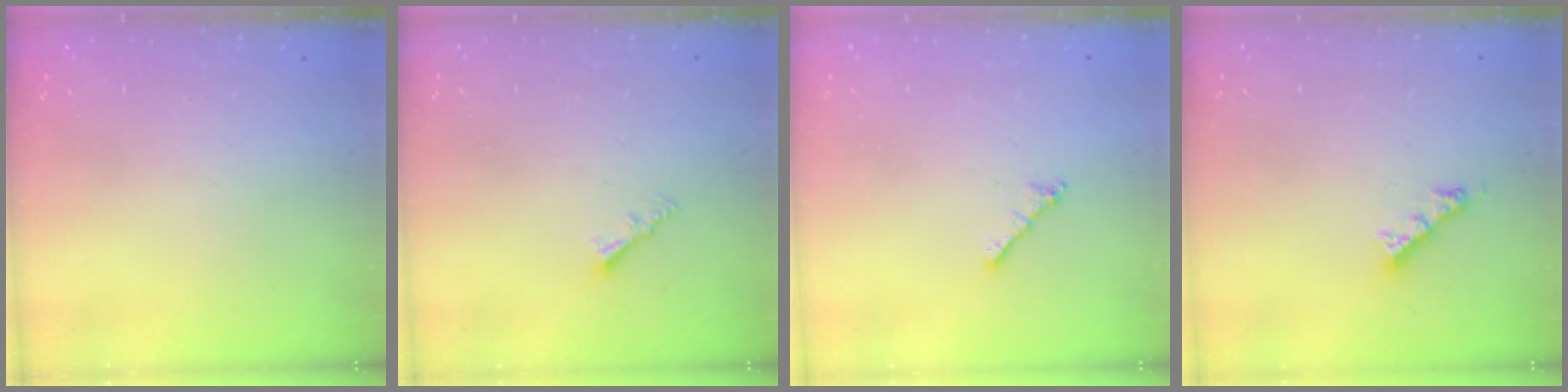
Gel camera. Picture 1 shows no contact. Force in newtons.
{"total": 2.0, "press": 2.0, "slide": 0.3}
{"total": 2.1, "press": 2.0, "slide": 0.6}
{"total": 4.1, "press": 4.0, "slide": 0.3}